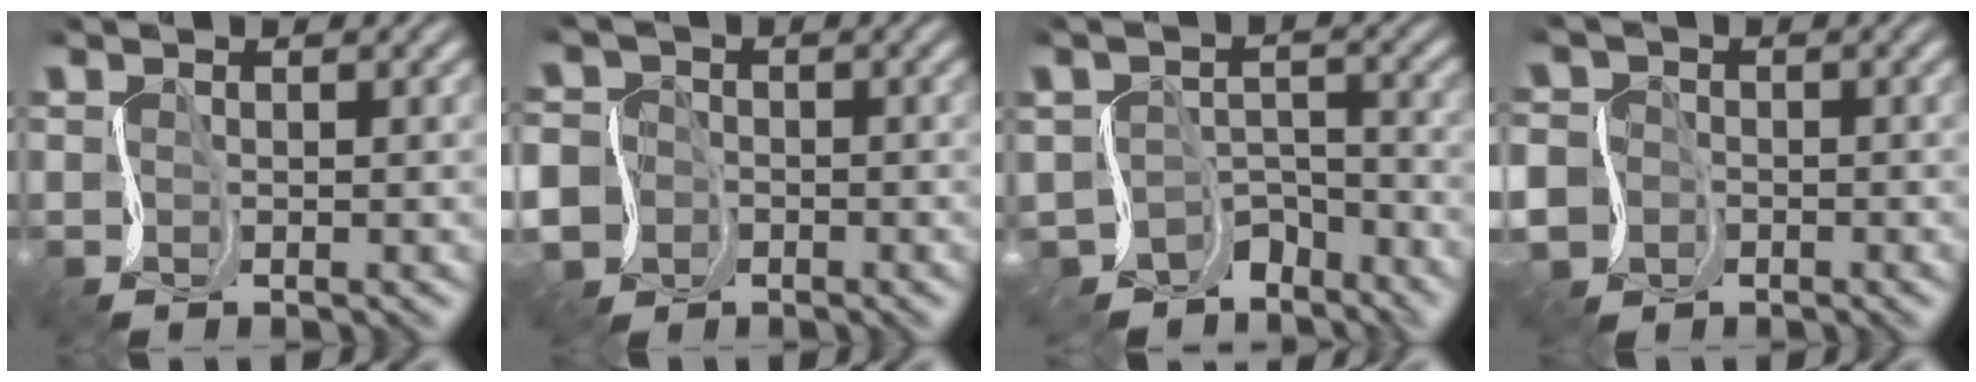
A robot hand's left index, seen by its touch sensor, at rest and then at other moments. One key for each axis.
{"total": 12.2, "fx": -5.5, "fy": 10.4, "fz": 3.3, "tx": -0.093, "ty": -0.029, "tz": -0.132}
{"total": 6.4, "fx": -4.6, "fy": 3.2, "fz": 3.1, "tx": -0.037, "ty": -0.015, "tz": -0.077}
{"total": 10.7, "fx": -4.8, "fy": 9.1, "fz": 3.0, "tx": -0.076, "ty": -0.027, "tz": -0.127}